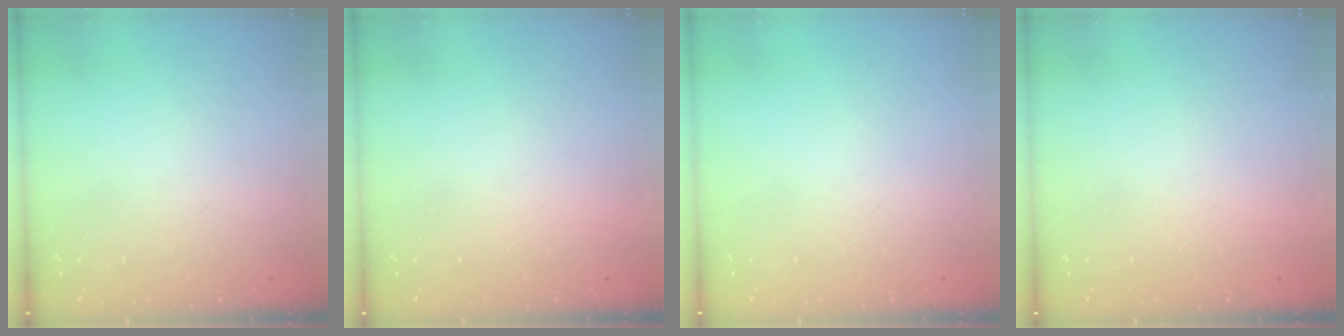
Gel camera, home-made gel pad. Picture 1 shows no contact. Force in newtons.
{"total": 1.5, "press": 1.5, "slide": 0.1}
{"total": 0.0}
{"total": 1.5, "press": 1.5, "slide": 0.1}